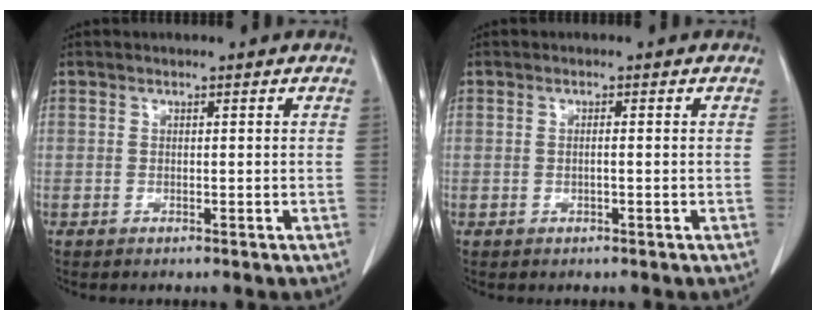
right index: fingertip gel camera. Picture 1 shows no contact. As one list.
[{"total": 0.6, "force": [0.0, 0.0, 0.6], "torque": [-0.009, 0.003, 0.002]}]